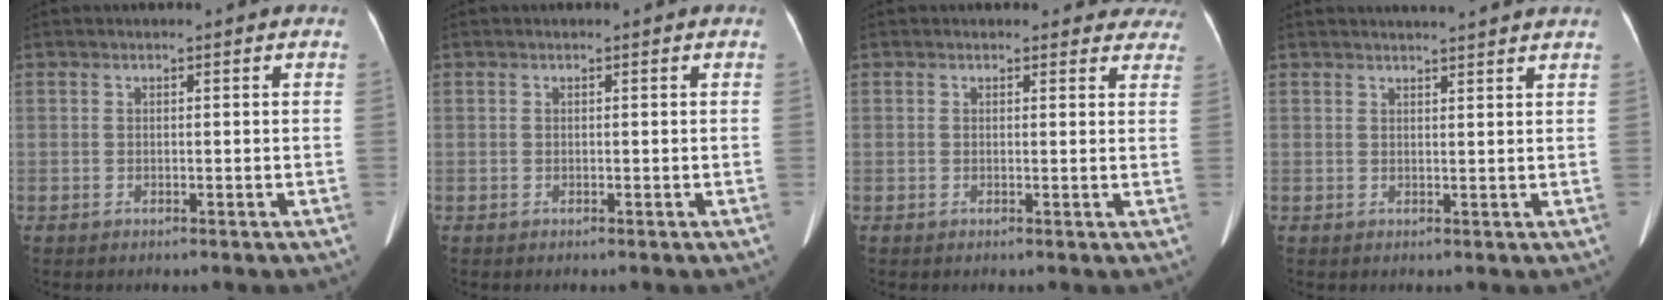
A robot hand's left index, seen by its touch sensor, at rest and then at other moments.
{"total": 0.0}
{"total": 5.9, "force": [5.3, 2.6, 0.1], "torque": [0.037, -0.009, 0.026]}
{"total": 6.8, "force": [6.3, -0.4, 2.4], "torque": [-0.031, 0.019, 0.066]}